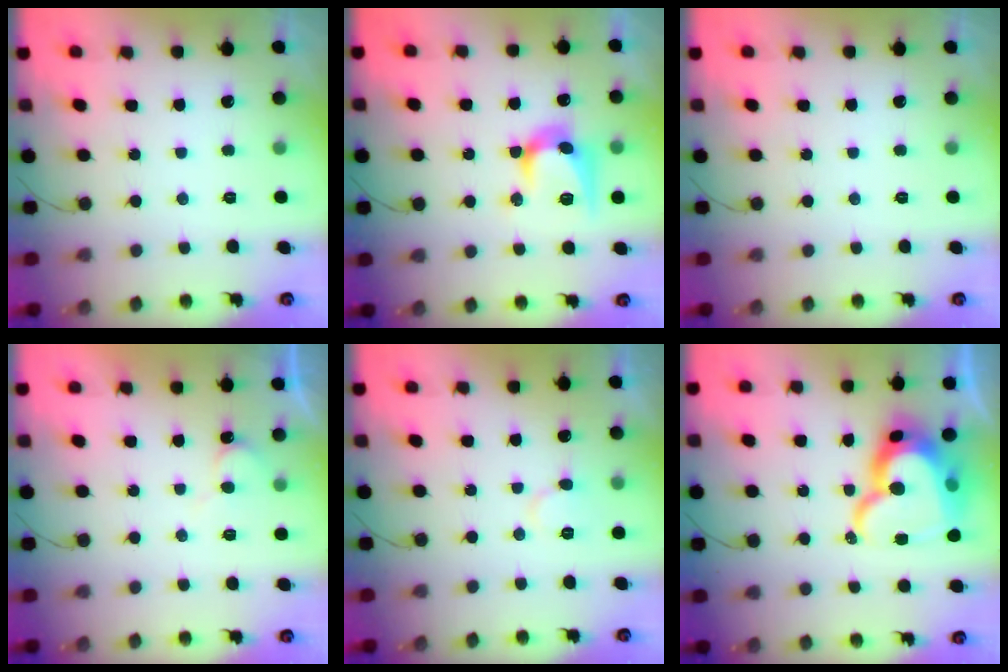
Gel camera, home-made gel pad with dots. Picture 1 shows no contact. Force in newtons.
{"total": 12.9, "press": 12.9, "slide": 0.5}
{"total": 0.0}
{"total": 7.6, "press": 7.6, "slide": 0.5}
{"total": 7.1, "press": 7.1, "slide": 0.6}
{"total": 21.6, "press": 21.5, "slide": 1.9}